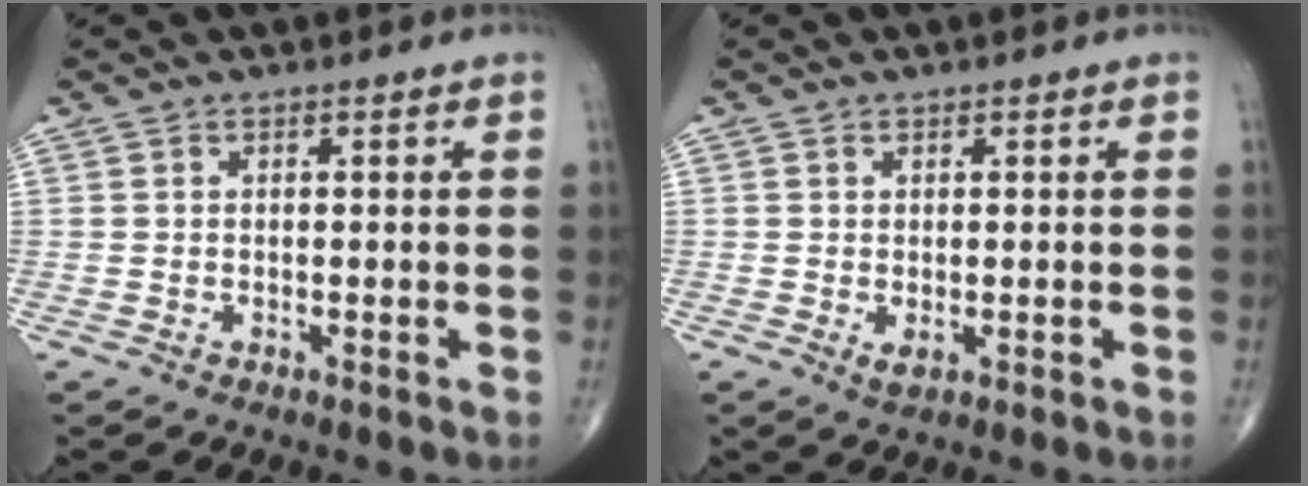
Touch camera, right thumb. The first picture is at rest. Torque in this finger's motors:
{"motor_torque": [-0.17, 0.10, 0.18, 0.22, -0.03]}